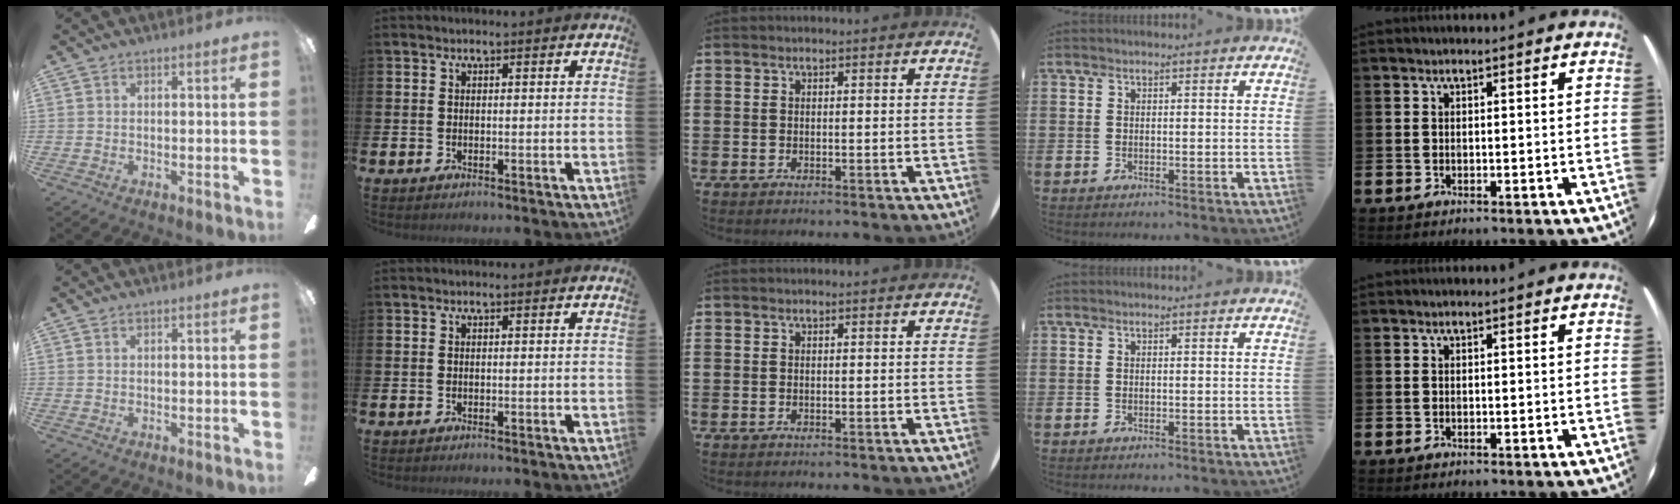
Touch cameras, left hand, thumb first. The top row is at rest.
{}